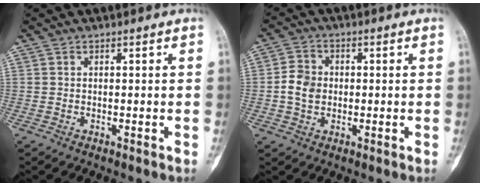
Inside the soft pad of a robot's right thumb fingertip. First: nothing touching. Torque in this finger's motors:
{"motor_torque": [0.68, 0.51, 0.27, -0.38, -0.02]}